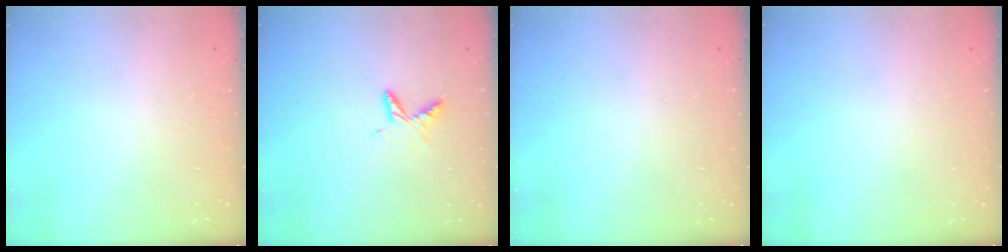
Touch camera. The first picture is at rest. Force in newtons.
{"total": 6.1, "press": 6.1, "slide": 0.6}
{"total": 0.0}
{"total": 0.0}